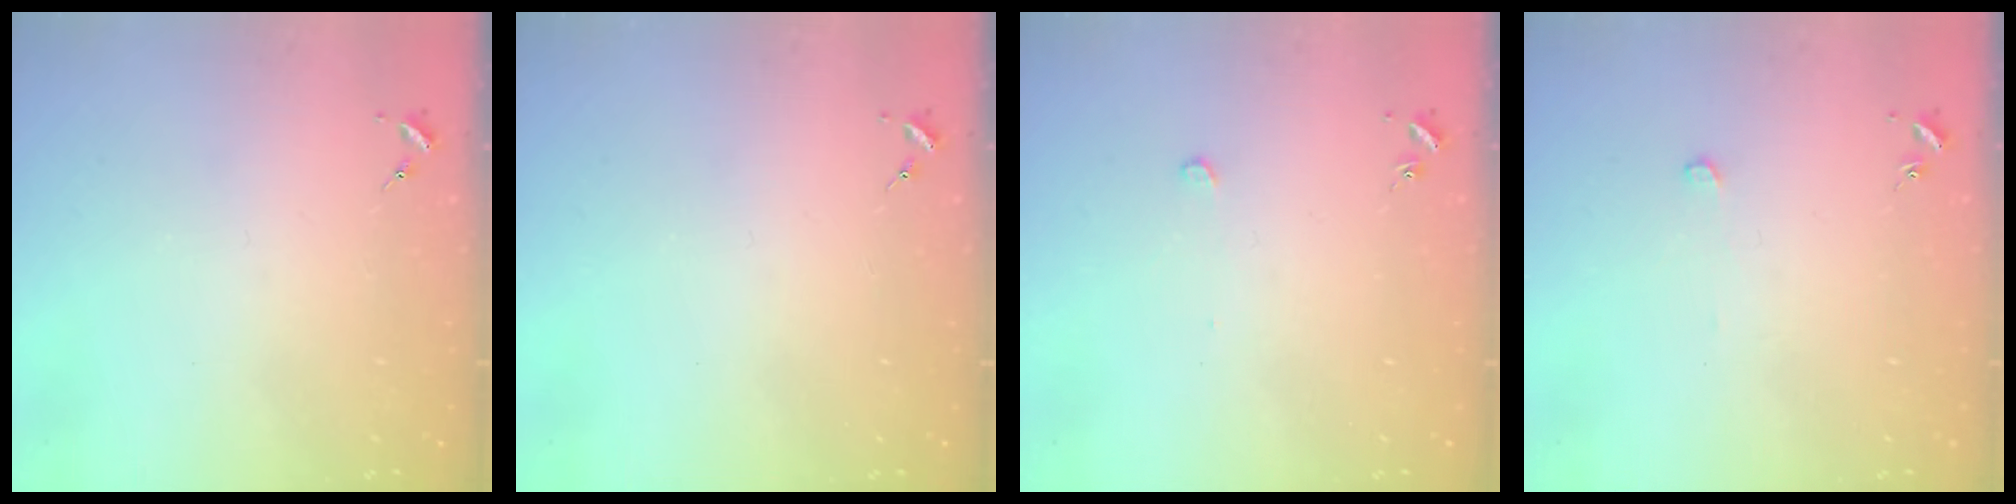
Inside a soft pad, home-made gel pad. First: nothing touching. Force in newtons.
{"total": 0.0}
{"total": 2.6, "press": 2.6, "slide": 0.1}
{"total": 2.9, "press": 2.9, "slide": 0.1}